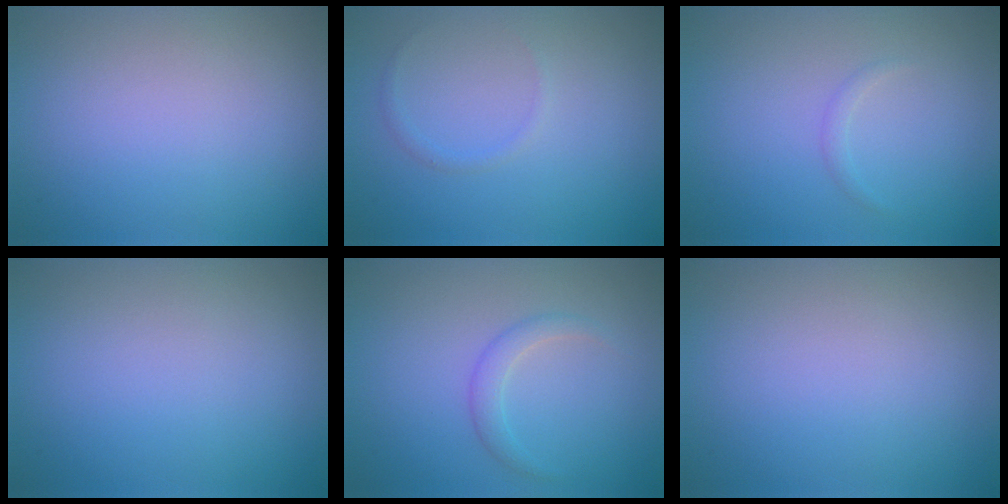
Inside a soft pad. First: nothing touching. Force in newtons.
{"total": 0.7, "press": 0.7, "slide": 0.1}
{"total": 0.7, "press": 0.7, "slide": 0.1}
{"total": 0.0}
{"total": 1.6, "press": 1.6, "slide": 0.1}
{"total": 0.0}